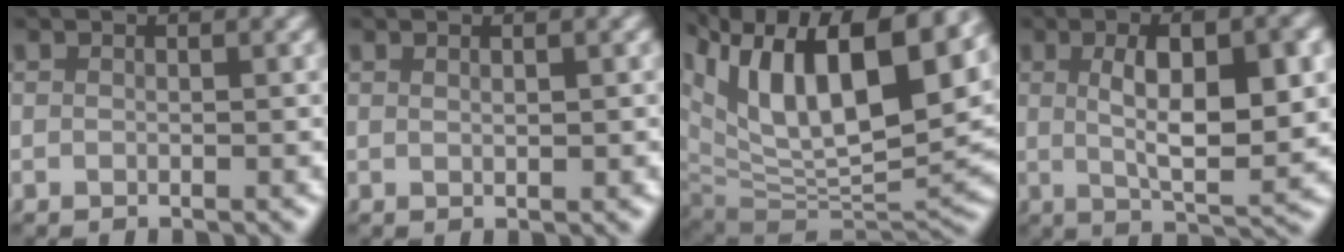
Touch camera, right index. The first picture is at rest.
{"total": 0.8, "force": [0.4, -0.1, 0.7], "torque": [-0.009, -0.002, 0.010]}
{"total": 16.4, "force": [3.2, 10.3, 12.4], "torque": [-0.223, -0.024, 0.057]}
{"total": 6.5, "force": [0.9, 1.8, 6.2], "torque": [-0.099, -0.007, 0.017]}